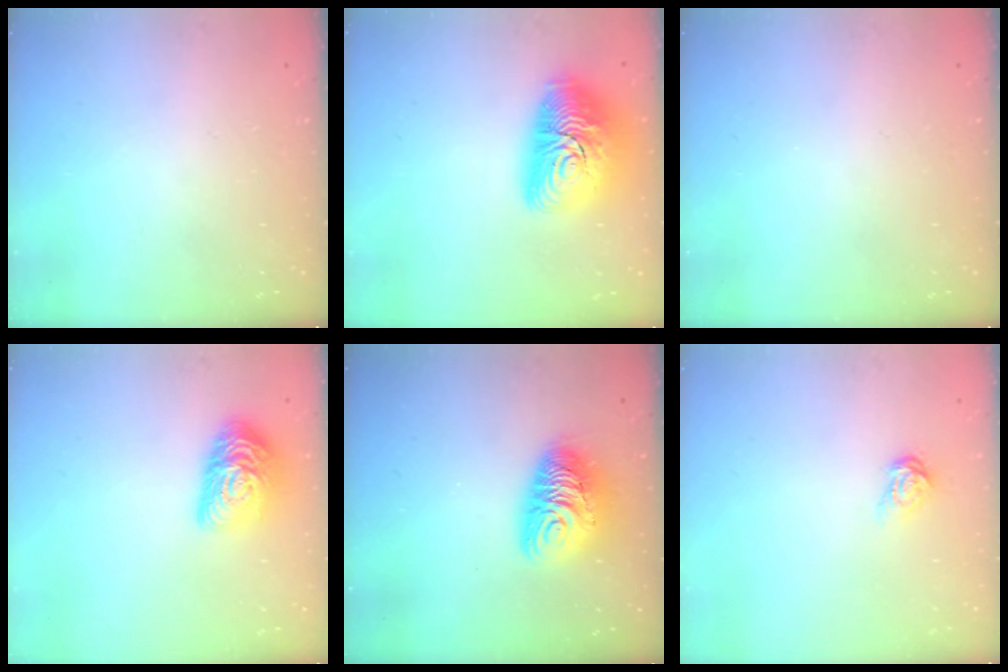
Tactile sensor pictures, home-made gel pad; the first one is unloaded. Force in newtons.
{"total": 19.1, "press": 19.1, "slide": 1.5}
{"total": 0.0}
{"total": 14.9, "press": 14.9, "slide": 0.8}
{"total": 12.7, "press": 12.6, "slide": 1.2}
{"total": 3.9, "press": 3.9, "slide": 0.4}